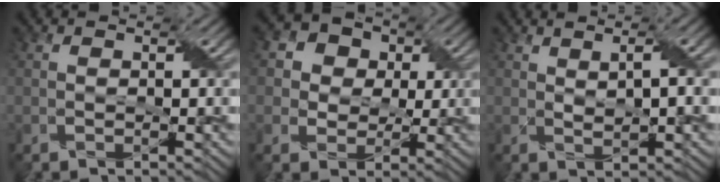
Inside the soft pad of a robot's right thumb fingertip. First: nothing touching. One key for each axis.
{"total": 7.3, "fx": 2.4, "fy": 6.2, "fz": 2.8, "tx": -0.089, "ty": 0.024, "tz": 0.027}
{"total": 3.5, "fx": 1.2, "fy": 0.8, "fz": 3.1, "tx": -0.050, "ty": -0.002, "tz": 0.024}